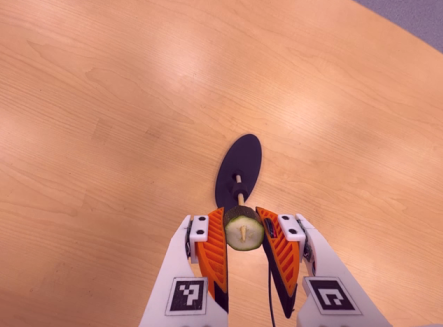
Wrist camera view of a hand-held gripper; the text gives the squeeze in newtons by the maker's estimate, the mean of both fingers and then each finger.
{"total": 8.6, "left": 7.6, "right": 9.5}